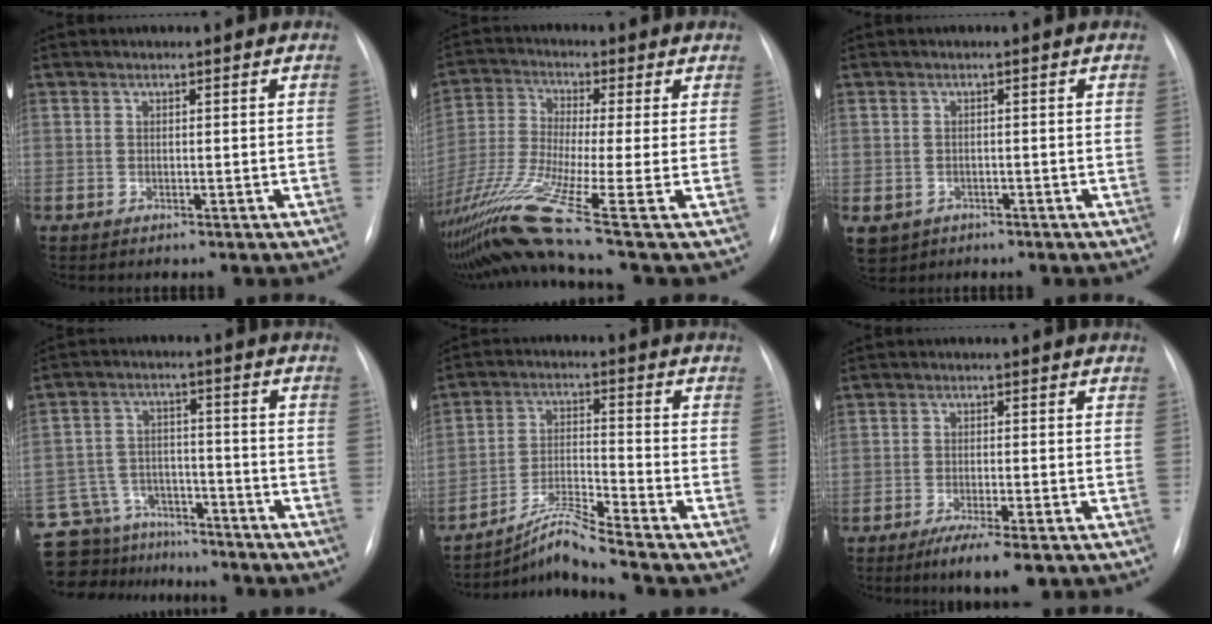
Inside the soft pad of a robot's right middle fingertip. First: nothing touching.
{"total": 16.7, "force": [-10.3, -1.5, 13.1], "torque": [-0.280, -0.037, -0.194]}
{"total": 5.3, "force": [-2.7, 4.4, 1.3], "torque": [-0.027, 0.002, -0.034]}
{"total": 19.0, "force": [-16.4, 7.9, 5.2], "torque": [-0.138, 0.018, -0.243]}
{"total": 7.7, "force": [-6.9, -2.3, 2.5], "torque": [-0.057, -0.013, -0.127]}
{"total": 6.3, "force": [-4.2, 0.9, 4.7], "torque": [-0.072, -0.015, -0.060]}